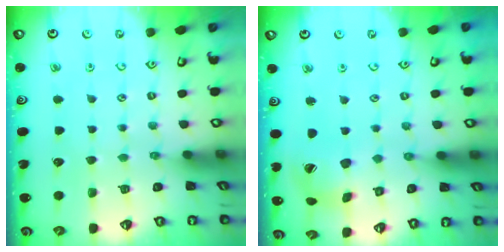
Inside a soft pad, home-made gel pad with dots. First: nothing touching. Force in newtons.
{"total": 10.3, "press": 10.2, "slide": 1.3}